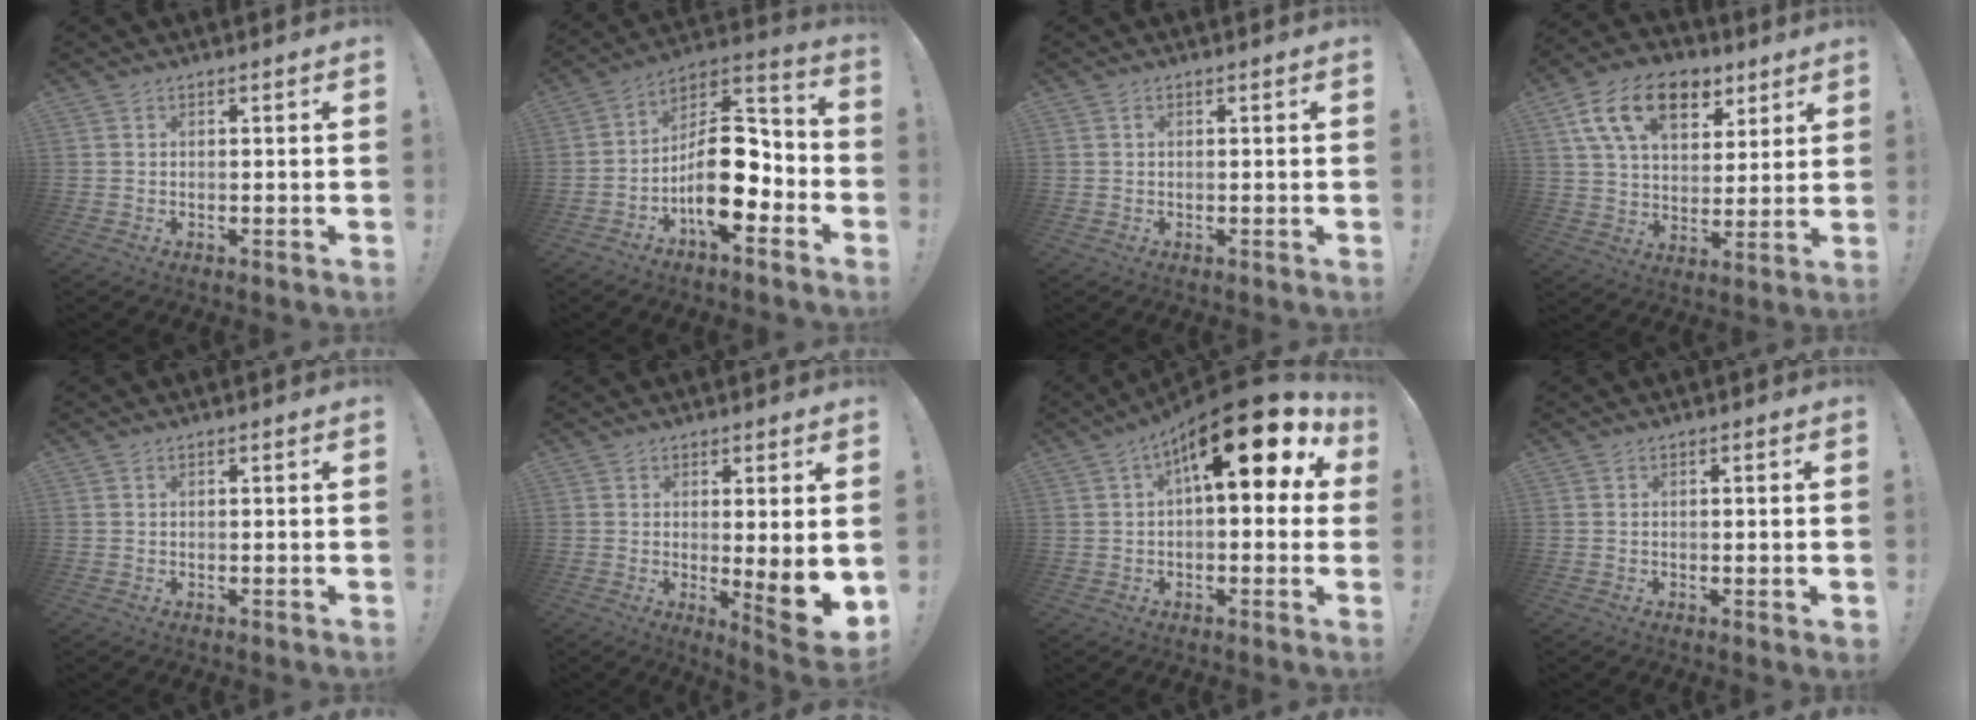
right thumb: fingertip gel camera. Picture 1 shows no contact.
{"total": 17.9, "force": [-4.9, 9.0, 14.8], "torque": [-0.241, 0.023, -0.073]}
{"total": 0.5, "force": [0.2, 0.4, 0.3], "torque": [-0.008, 0.004, 0.003]}
{"total": 17.8, "force": [8.9, 10.9, 10.8], "torque": [-0.177, -0.032, 0.164]}
{"total": 0.0}
{"total": 8.0, "force": [-0.6, 0.3, 8.0], "torque": [-0.100, -0.024, -0.011]}
{"total": 20.2, "force": [7.8, 7.2, 17.3], "torque": [-0.253, -0.048, 0.124]}
{"total": 1.2, "force": [-0.1, -0.2, 1.2], "torque": [-0.020, -0.001, -0.002]}